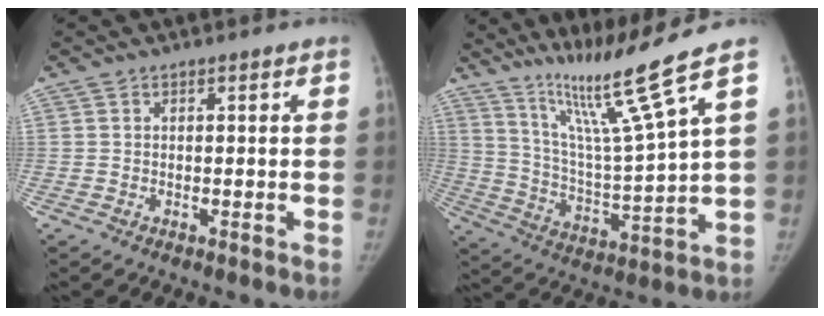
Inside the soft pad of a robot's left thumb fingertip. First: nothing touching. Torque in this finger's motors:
{"motor_torque": [1.11, 0.38, 1.03, -1.07, 0.08]}